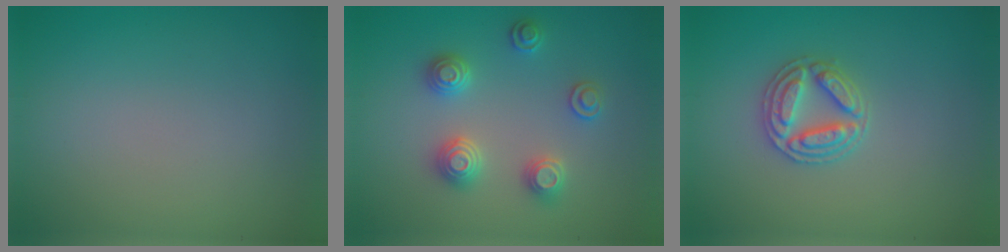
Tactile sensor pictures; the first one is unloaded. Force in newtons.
{"total": 2.9, "press": 2.8, "slide": 0.3}
{"total": 3.1, "press": 3.0, "slide": 0.7}